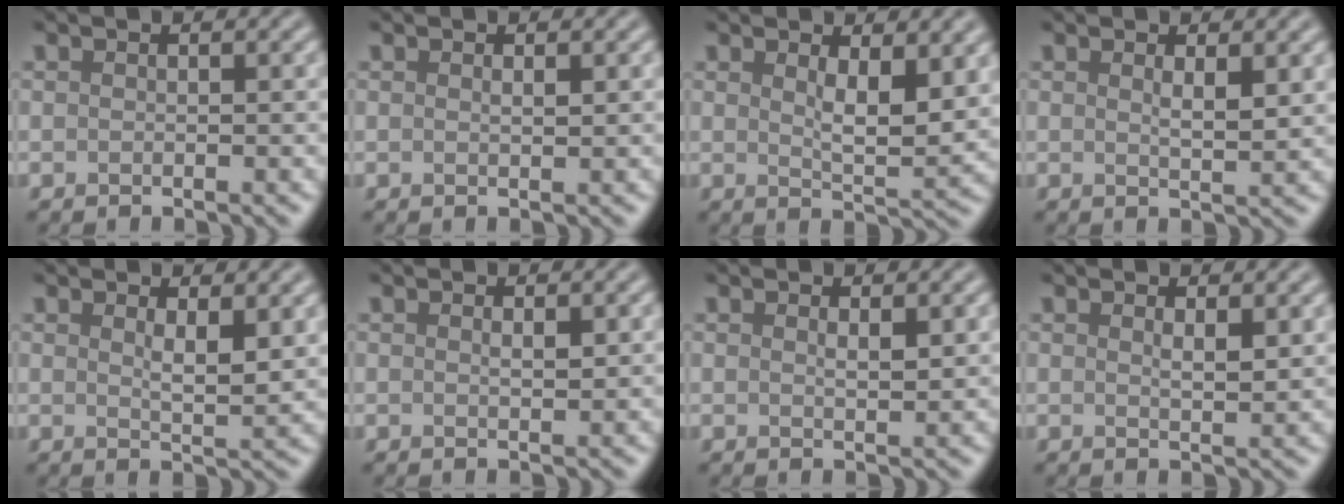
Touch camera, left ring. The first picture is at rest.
{"total": 0.6, "force": [0.2, 0.2, 0.5], "torque": [-0.008, -0.001, 0.004]}
{"total": 4.1, "force": [1.6, 1.3, 3.6], "torque": [-0.063, -0.011, 0.032]}
{"total": 1.7, "force": [0.8, 0.4, 1.4], "torque": [-0.023, -0.005, 0.015]}
{"total": 2.4, "force": [1.2, 0.6, 2.1], "torque": [-0.034, -0.007, 0.023]}
{"total": 0.9, "force": [0.3, 0.3, 0.8], "torque": [-0.014, -0.002, 0.006]}
{"total": 1.1, "force": [0.5, 0.3, 0.9], "torque": [-0.017, -0.004, 0.010]}
{"total": 1.4, "force": [0.8, 0.3, 1.1], "torque": [-0.019, -0.005, 0.014]}